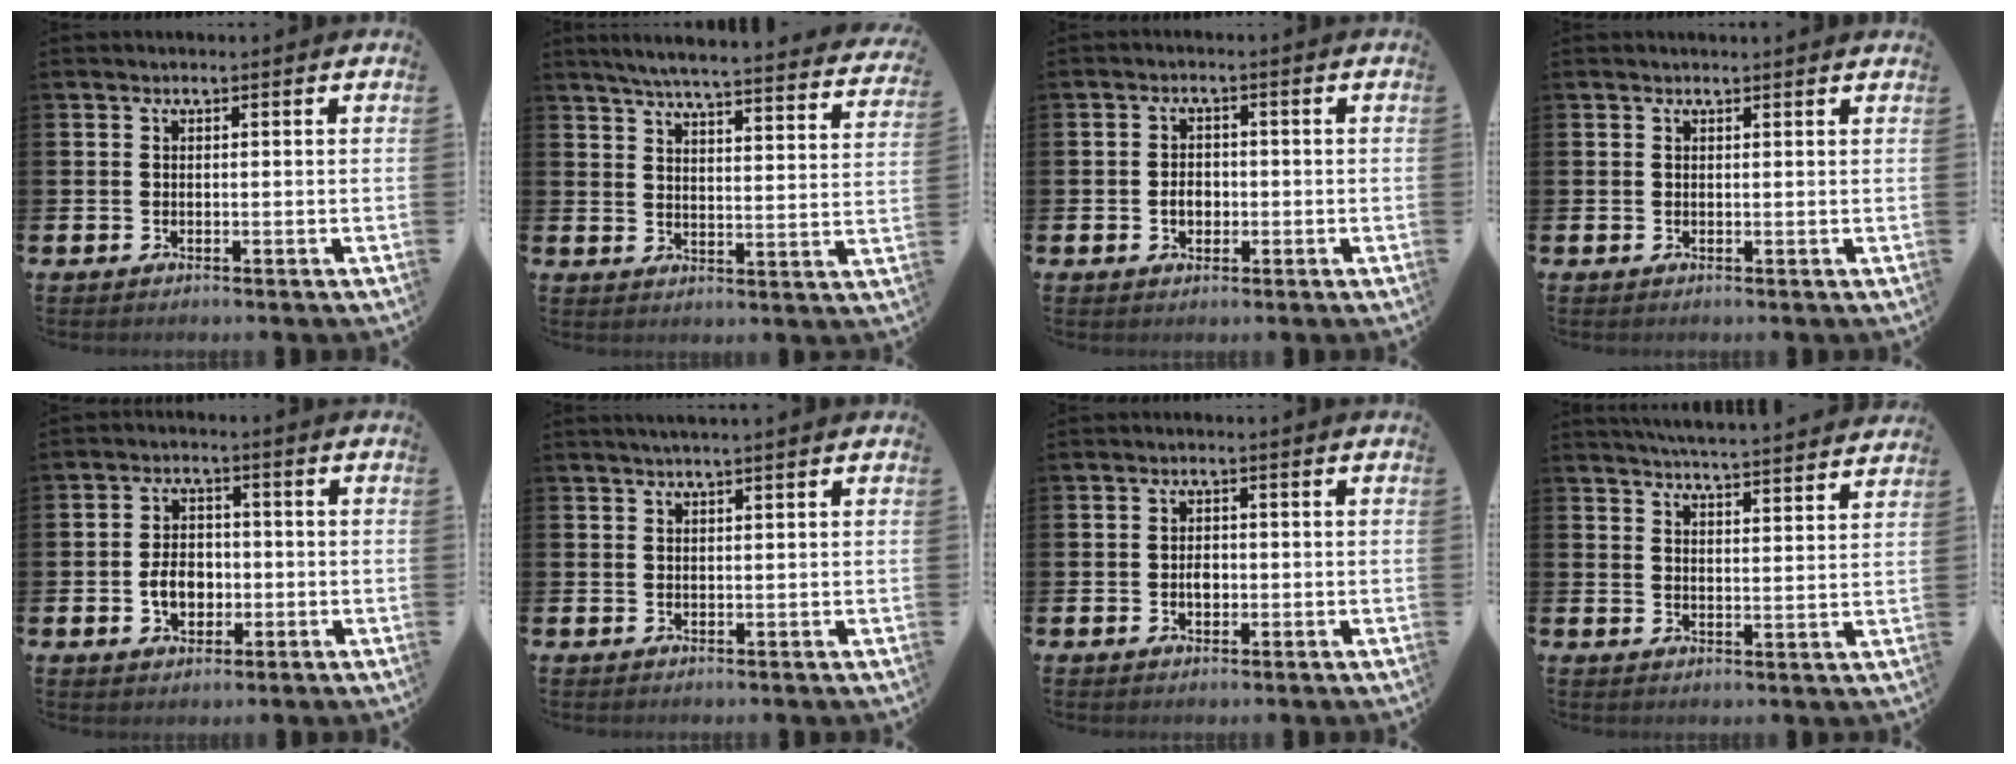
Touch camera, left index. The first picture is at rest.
{"total": 5.5, "force": [5.1, -0.1, 1.9], "torque": [-0.052, -0.043, 0.084]}
{"total": 2.5, "force": [-0.5, 1.9, 1.5], "torque": [-0.015, -0.001, -0.017]}
{"total": 0.6, "force": [0.6, -0.1, 0.0], "torque": [0.002, -0.002, 0.011]}
{"total": 4.6, "force": [-1.0, 3.4, 3.0], "torque": [-0.043, 0.001, -0.025]}
{"total": 1.4, "force": [1.1, -0.1, 0.7], "torque": [-0.011, 0.000, 0.020]}
{"total": 2.1, "force": [-0.3, 1.5, 1.5], "torque": [-0.012, -0.001, -0.010]}
{"total": 5.6, "force": [5.6, -0.1, 0.7], "torque": [-0.024, -0.037, 0.099]}